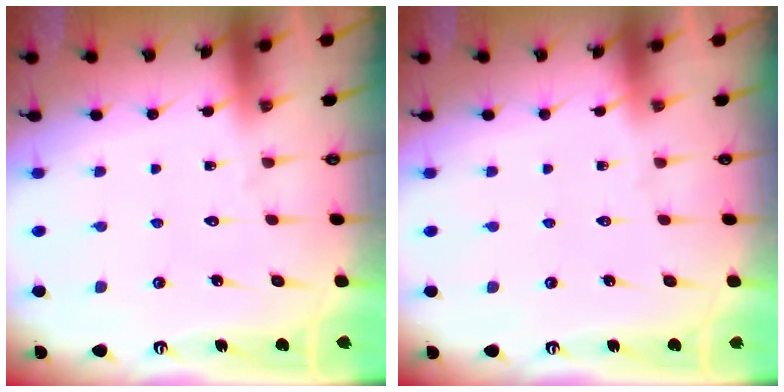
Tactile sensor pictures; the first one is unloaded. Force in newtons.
{"total": 0.0}